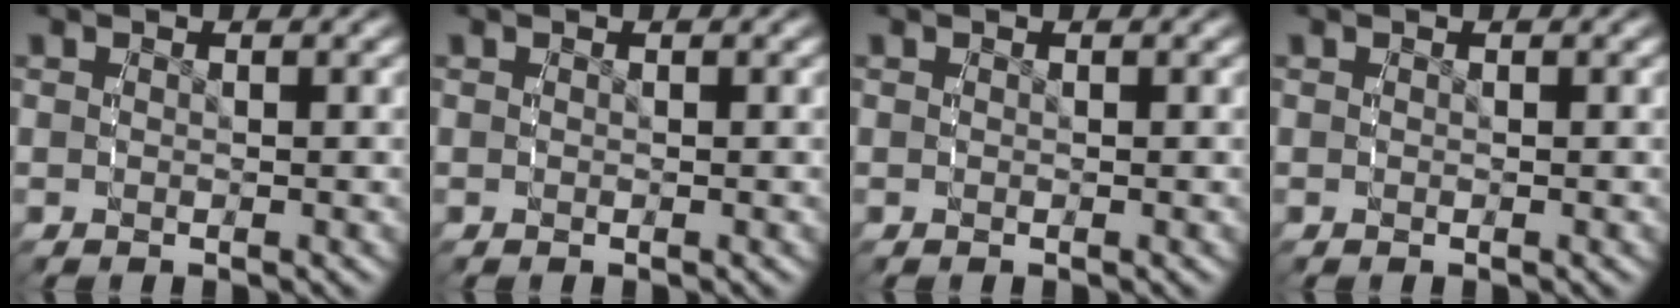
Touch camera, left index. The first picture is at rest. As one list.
[{"total": 0.0}, {"total": 0.0}, {"total": 0.0}]